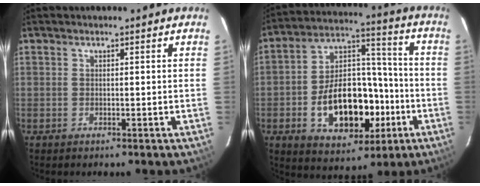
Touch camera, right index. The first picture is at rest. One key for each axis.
{"total": 19.1, "fx": -5.9, "fy": 11.5, "fz": 14.0, "tx": -0.255, "ty": 0.036, "tz": -0.073}